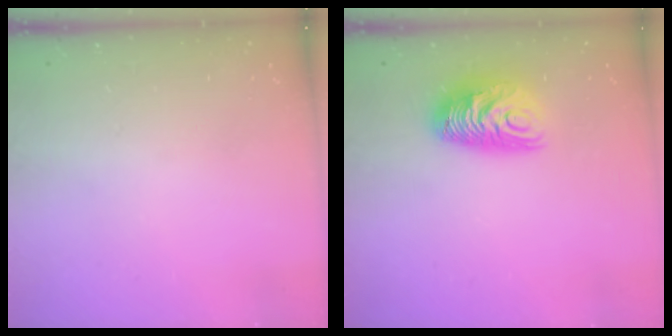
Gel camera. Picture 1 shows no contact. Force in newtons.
{"total": 9.9, "press": 9.9, "slide": 0.3}